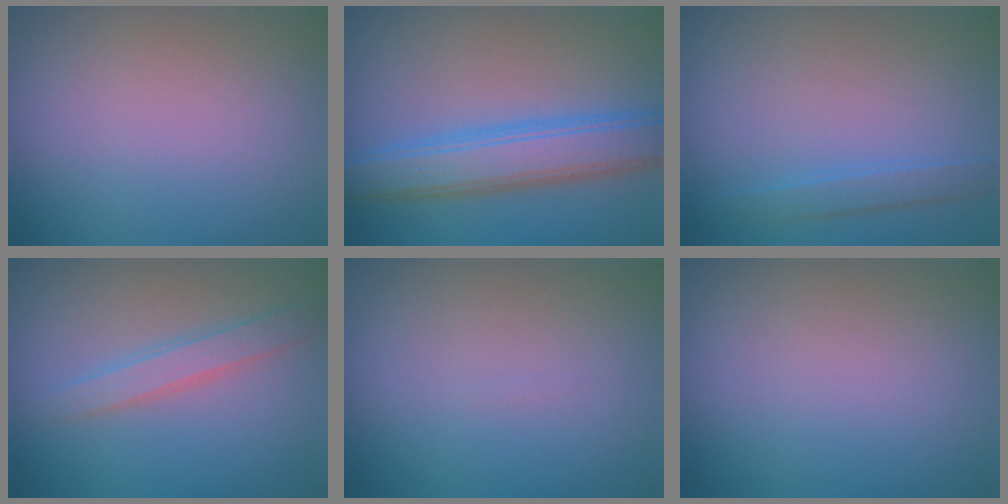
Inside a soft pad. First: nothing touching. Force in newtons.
{"total": 6.1, "press": 6.1, "slide": 0.0}
{"total": 1.5, "press": 1.5, "slide": 0.0}
{"total": 2.3, "press": 2.3, "slide": 0.1}
{"total": 0.0}
{"total": 0.0}